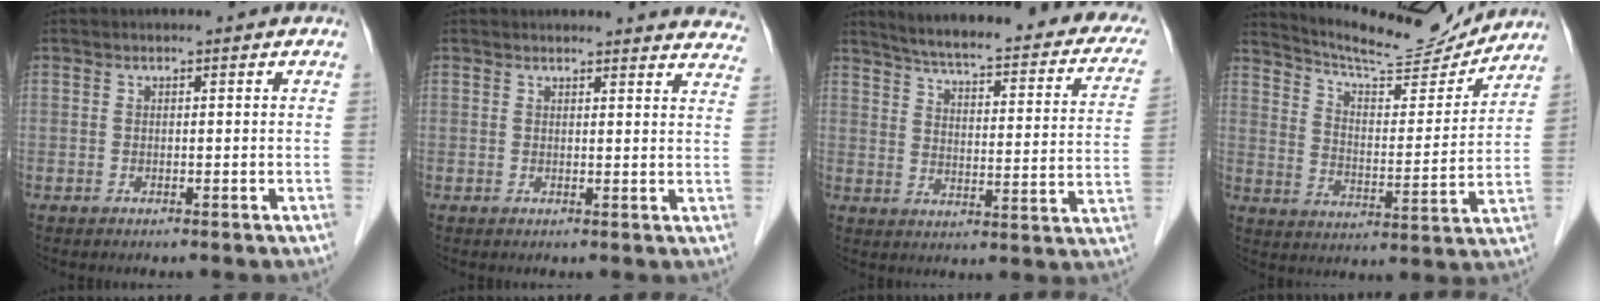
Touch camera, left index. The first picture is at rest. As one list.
[{"total": 12.5, "force": [12.2, 1.9, 1.6], "torque": [0.016, -0.045, 0.099]}, {"total": 27.4, "force": [23.1, 5.1, 13.7], "torque": [-0.192, -0.030, 0.273]}, {"total": 15.3, "force": [14.7, 1.6, 3.9], "torque": [-0.071, -0.011, 0.221]}]